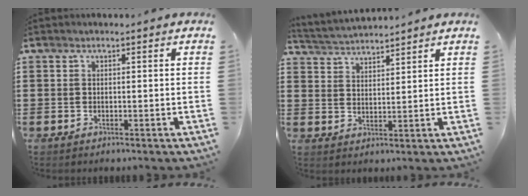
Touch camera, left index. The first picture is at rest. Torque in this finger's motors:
{"motor_torque": [-0.92, 1.21, 0.03, 0.01]}